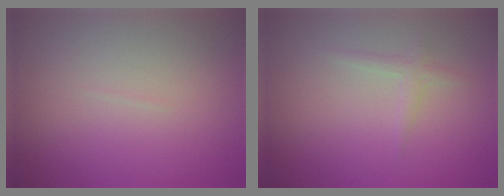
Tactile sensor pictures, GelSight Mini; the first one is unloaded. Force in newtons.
{"total": 1.1, "press": 1.0, "slide": 0.1}